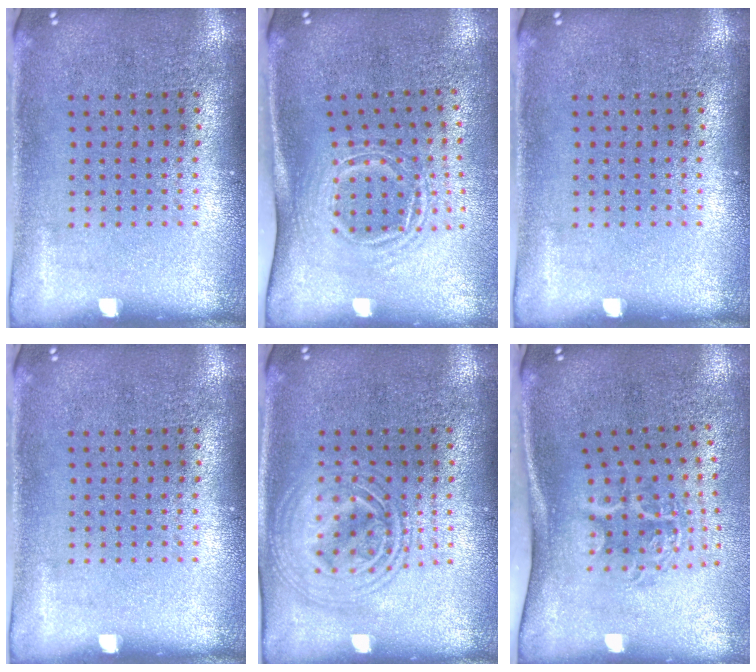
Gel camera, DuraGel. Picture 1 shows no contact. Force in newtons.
{"total": 1.7, "press": 1.2, "slide": 1.2}
{"total": 0.0}
{"total": 0.0}
{"total": 2.4, "press": 2.4, "slide": 0.2}
{"total": 2.0, "press": 1.3, "slide": 1.5}